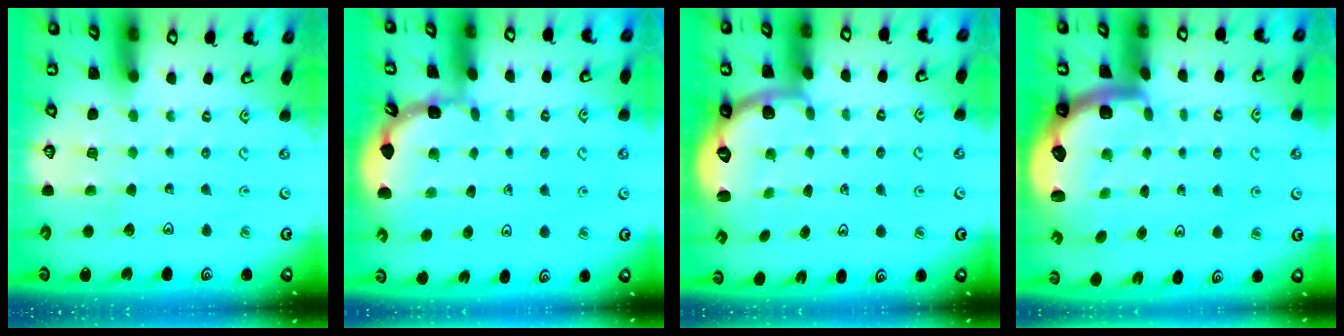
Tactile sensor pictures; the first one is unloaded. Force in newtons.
{"total": 1.8, "press": 1.8, "slide": 0.1}
{"total": 2.6, "press": 1.6, "slide": 2.1}
{"total": 2.8, "press": 2.5, "slide": 1.4}